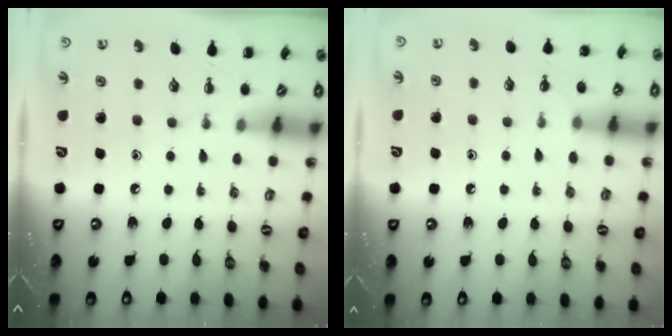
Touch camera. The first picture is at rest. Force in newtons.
{"total": 6.8, "press": 6.5, "slide": 2.1}